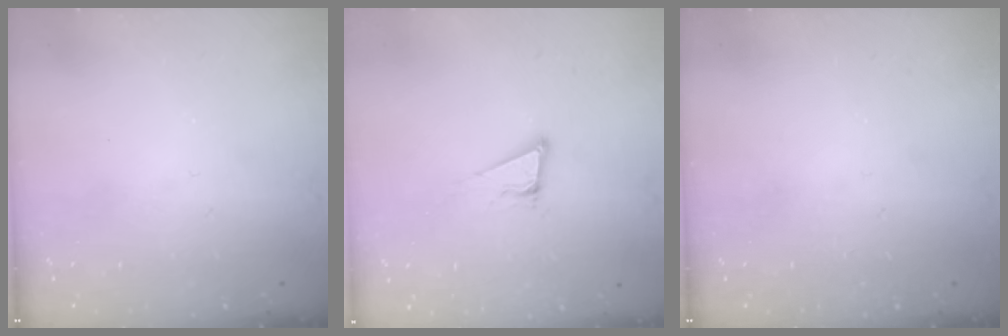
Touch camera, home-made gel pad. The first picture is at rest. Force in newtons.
{"total": 6.8, "press": 6.2, "slide": 2.8}
{"total": 0.0}